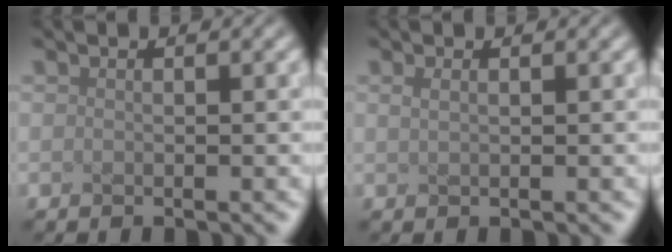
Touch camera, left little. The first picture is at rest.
{"total": 0.8, "force": [0.3, 0.3, 0.6], "torque": [-0.010, 0.002, 0.006]}